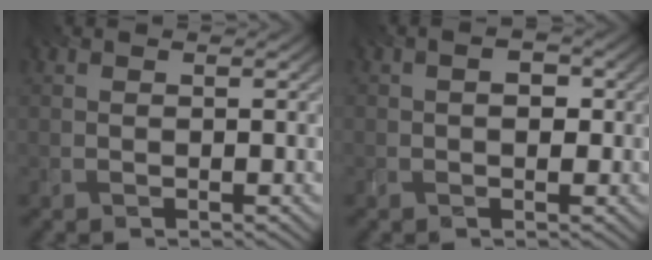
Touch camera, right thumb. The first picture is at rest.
{"total": 1.5, "force": [-0.2, 0.6, 1.4], "torque": [-0.021, 0.000, -0.004]}